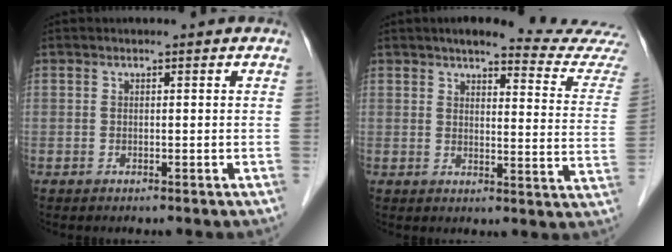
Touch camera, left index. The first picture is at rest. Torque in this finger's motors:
{"motor_torque": [0.60, -0.91, 0.20, 0.02]}